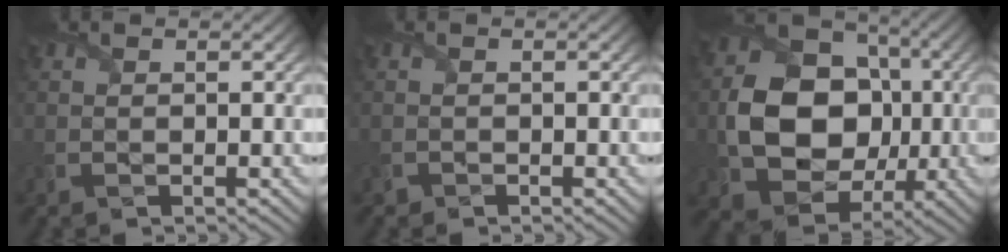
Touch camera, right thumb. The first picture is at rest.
{"total": 0.6, "force": [-0.5, 0.3, -0.1], "torque": [0.002, -0.001, -0.010]}
{"total": 13.3, "force": [-0.7, 10.7, 7.9], "torque": [-0.151, -0.009, -0.012]}